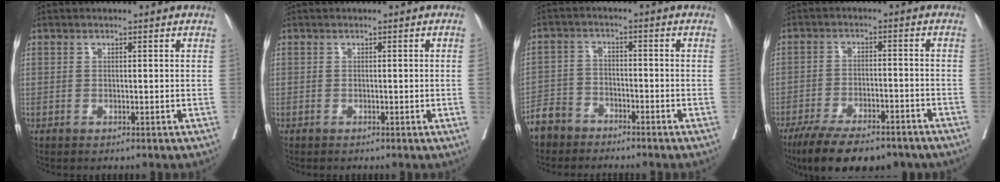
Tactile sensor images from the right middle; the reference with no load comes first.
{"total": 1.0, "force": [-0.1, -0.5, 0.8], "torque": [-0.008, -0.002, -0.001]}
{"total": 5.5, "force": [-4.7, 2.8, 0.4], "torque": [-0.016, -0.006, -0.098]}
{"total": 14.3, "force": [-11.2, 4.2, 7.8], "torque": [-0.131, -0.012, -0.173]}